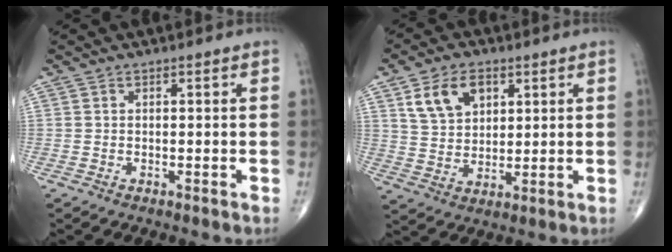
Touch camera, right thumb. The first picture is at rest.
{"total": 9.4, "force": [4.2, 6.2, 5.6], "torque": [-0.081, -0.014, 0.083]}